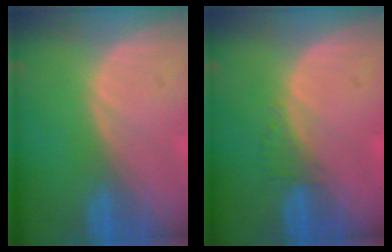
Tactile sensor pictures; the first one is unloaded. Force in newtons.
{"total": 1.3, "press": 1.2, "slide": 0.4}